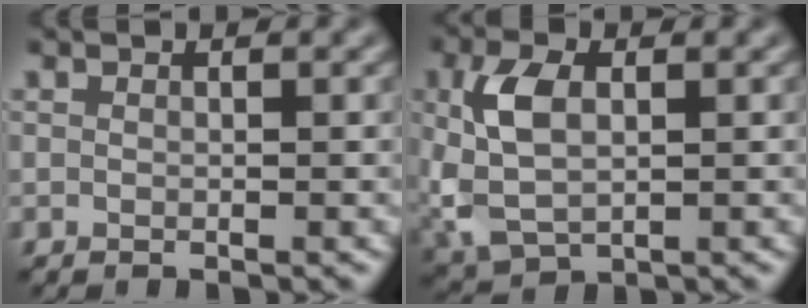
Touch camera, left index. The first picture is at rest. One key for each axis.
{"total": 6.0, "fx": 0.6, "fy": 3.7, "fz": 4.6, "tx": -0.111, "ty": 0.001, "tz": 0.012}